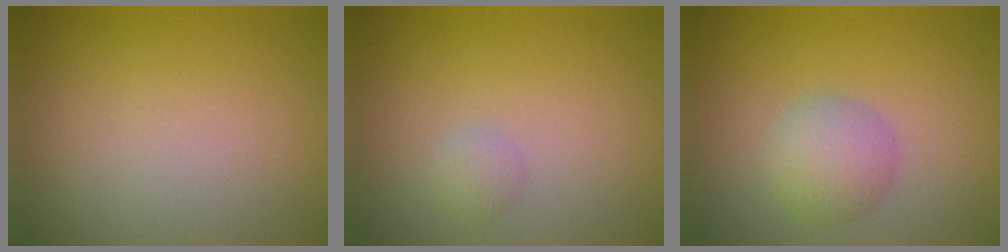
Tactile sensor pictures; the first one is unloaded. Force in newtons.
{"total": 1.1, "press": 1.1, "slide": 0.0}
{"total": 3.1, "press": 3.1, "slide": 0.0}